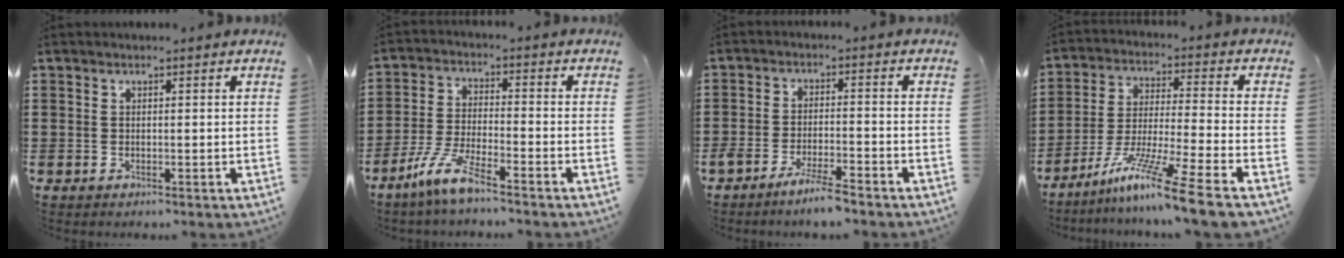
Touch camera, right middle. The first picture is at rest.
{"total": 6.5, "force": [-4.9, 0.4, 4.3], "torque": [-0.109, -0.016, -0.099]}
{"total": 4.5, "force": [-3.8, 0.0, 2.4], "torque": [-0.044, -0.005, -0.070]}
{"total": 11.4, "force": [-8.6, -0.7, 7.4], "torque": [-0.138, 0.000, -0.170]}